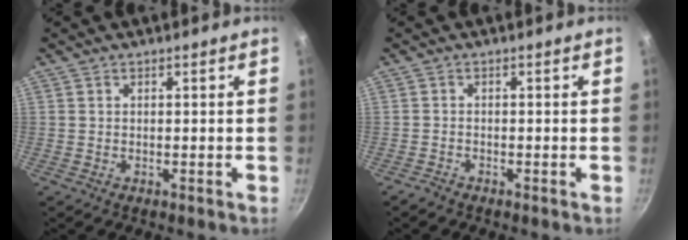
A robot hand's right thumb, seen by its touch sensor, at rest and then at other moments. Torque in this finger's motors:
{"motor_torque": [1.26, -0.20, -0.27, -0.26, -0.02]}